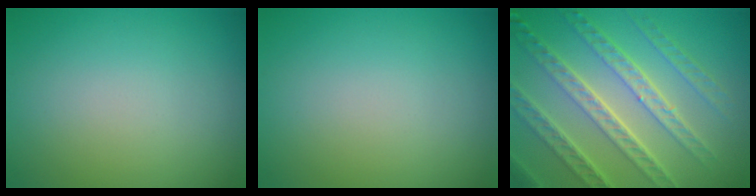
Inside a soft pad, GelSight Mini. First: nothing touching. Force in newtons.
{"total": 0.0}
{"total": 8.1, "press": 5.6, "slide": 5.9}